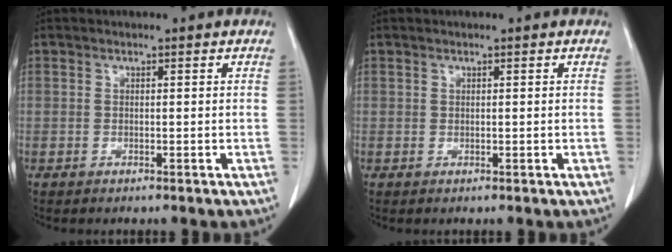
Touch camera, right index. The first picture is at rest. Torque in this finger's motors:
{"motor_torque": [0.00, 0.00, 0.00, 0.00]}